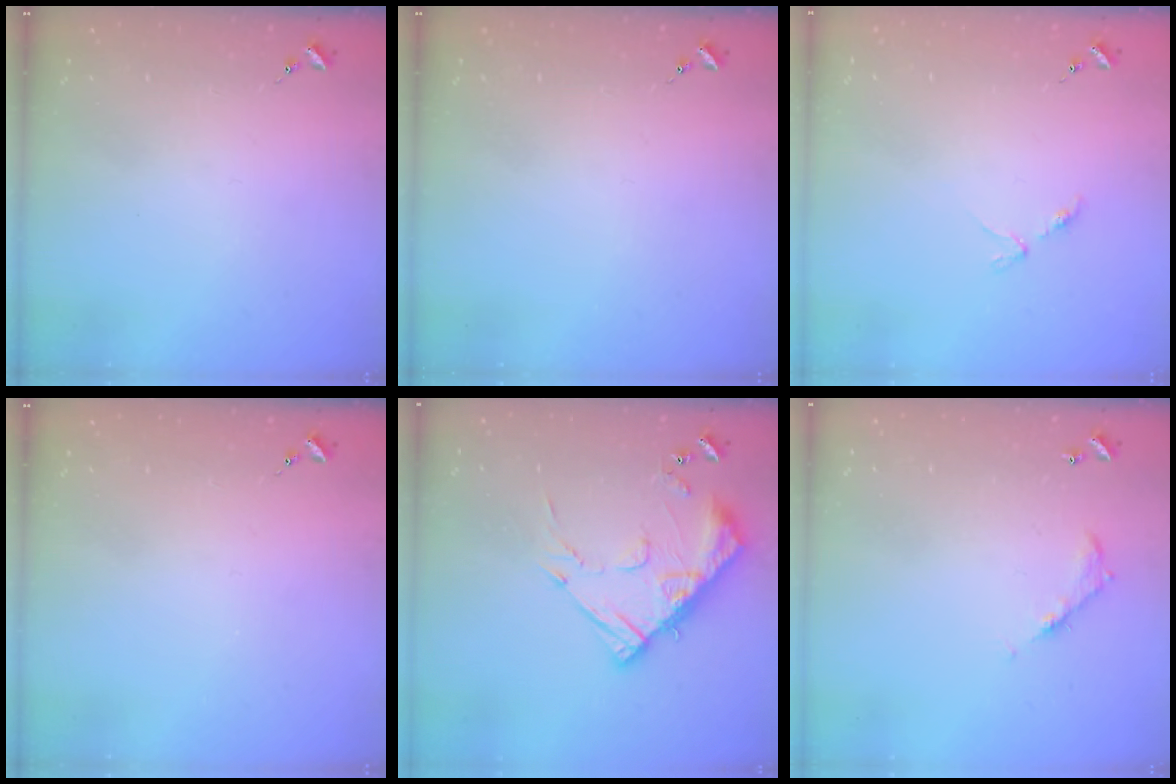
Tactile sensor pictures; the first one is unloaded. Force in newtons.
{"total": 0.0}
{"total": 2.8, "press": 2.8, "slide": 0.5}
{"total": 0.0}
{"total": 14.2, "press": 14.2, "slide": 1.2}
{"total": 5.3, "press": 5.3, "slide": 0.4}